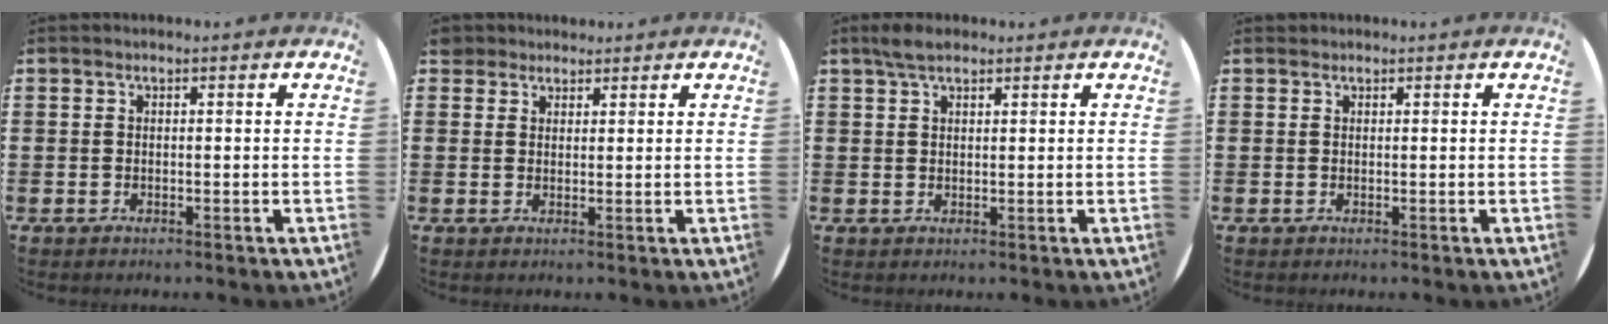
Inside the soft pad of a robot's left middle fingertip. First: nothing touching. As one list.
[{"total": 2.2, "force": [1.9, 1.1, -0.1], "torque": [0.005, 0.002, 0.037]}, {"total": 2.7, "force": [2.1, 1.0, 1.4], "torque": [-0.022, 0.004, 0.036]}, {"total": 0.5, "force": [0.5, 0.2, -0.1], "torque": [0.003, 0.004, 0.009]}]